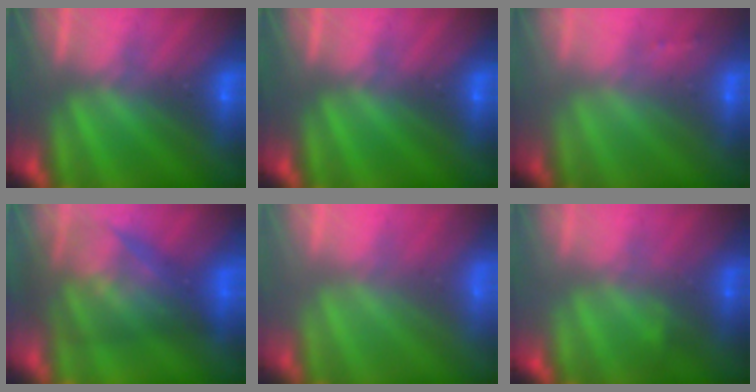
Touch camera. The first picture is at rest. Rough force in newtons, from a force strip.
{"total": 0.0}
{"total": 1.4}
{"total": 5.8}
{"total": 9.6}
{"total": 2.6}